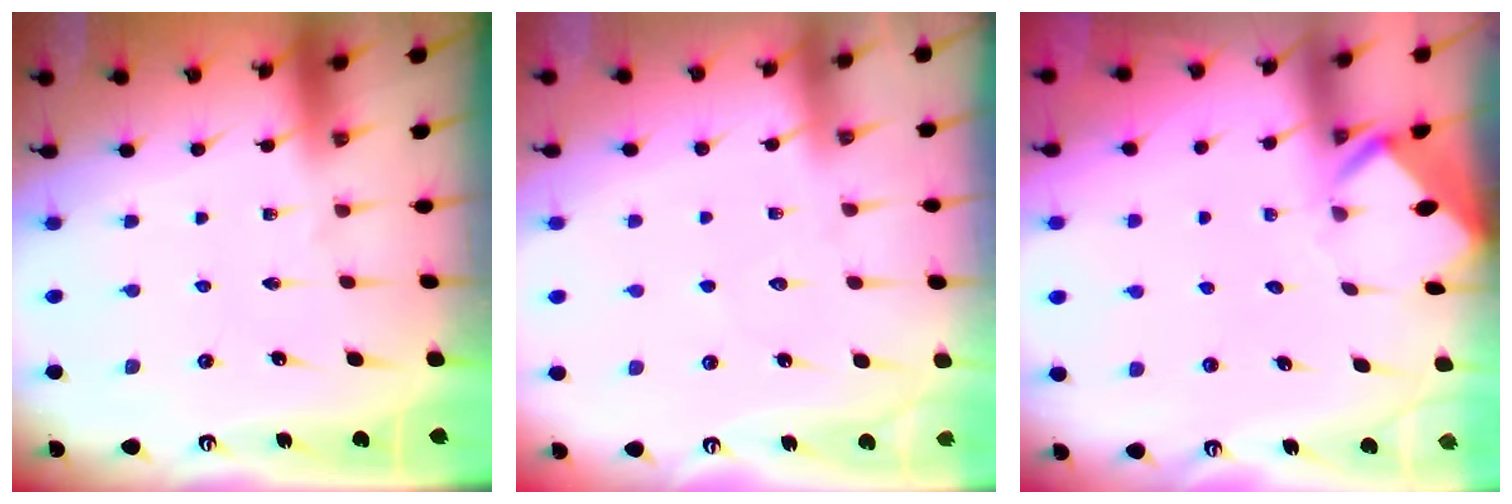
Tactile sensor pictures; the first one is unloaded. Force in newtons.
{"total": 4.1, "press": 4.0, "slide": 0.5}
{"total": 3.7, "press": 3.7, "slide": 0.2}